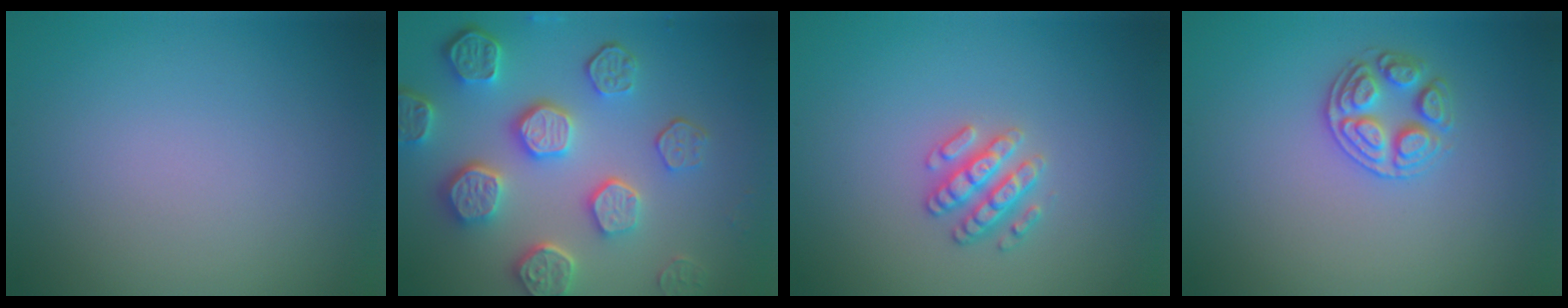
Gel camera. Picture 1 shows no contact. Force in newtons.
{"total": 7.3, "press": 5.7, "slide": 4.5}
{"total": 2.5, "press": 2.4, "slide": 0.7}
{"total": 2.6, "press": 2.6, "slide": 0.4}